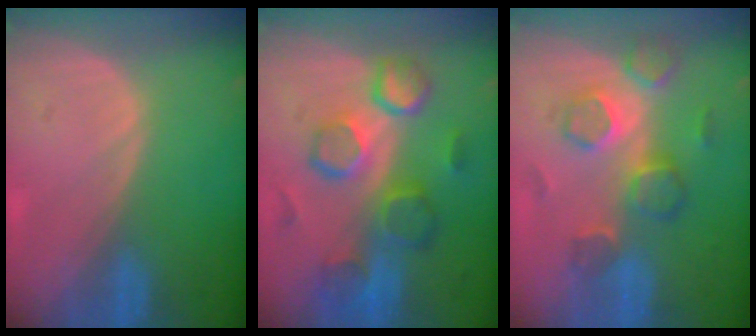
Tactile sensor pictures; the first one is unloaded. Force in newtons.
{"total": 10.4, "press": 9.3, "slide": 4.8}
{"total": 8.1, "press": 7.4, "slide": 3.3}